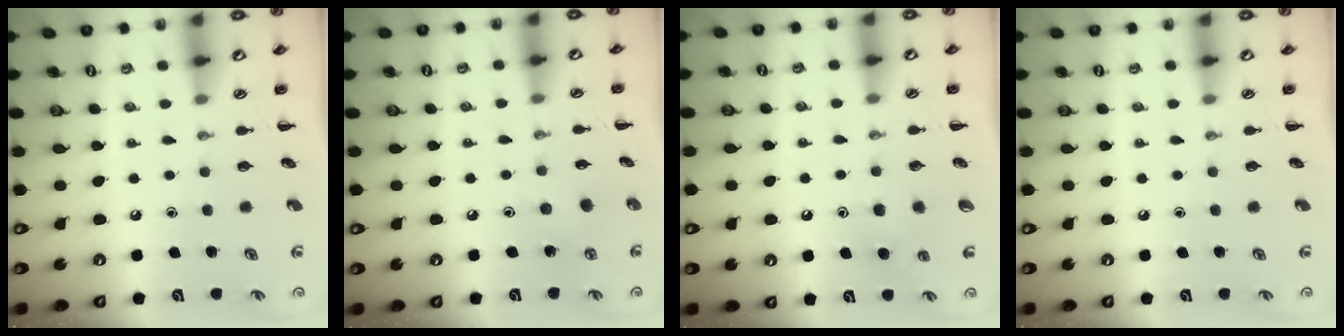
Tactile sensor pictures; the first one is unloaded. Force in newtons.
{"total": 3.4, "press": 3.2, "slide": 0.9}
{"total": 5.9, "press": 5.8, "slide": 1.5}
{"total": 0.0}